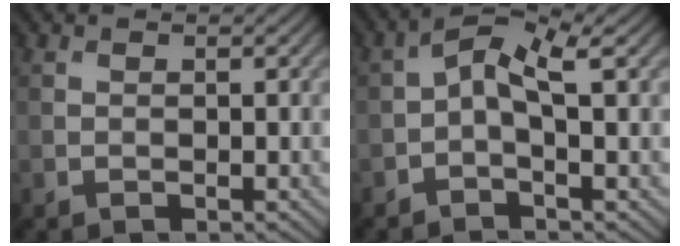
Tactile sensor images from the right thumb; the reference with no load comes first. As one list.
[{"total": 4.6, "force": [0.5, 1.8, 4.2], "torque": [-0.082, 0.011, 0.002]}]